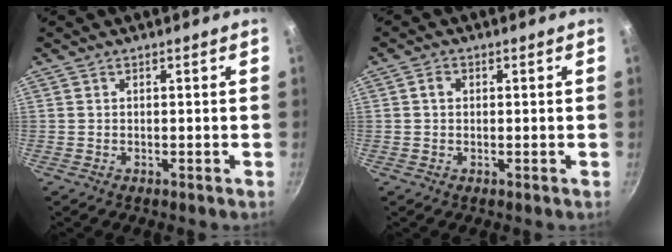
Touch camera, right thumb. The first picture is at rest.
{"total": 1.8, "force": [0.3, 1.4, 1.0], "torque": [-0.014, 0.005, 0.004]}